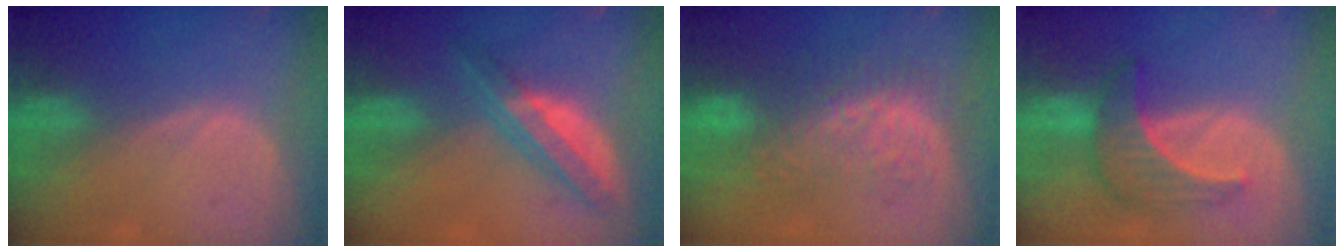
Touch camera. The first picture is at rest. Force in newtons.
{"total": 6.8, "press": 5.6, "slide": 3.8}
{"total": 8.7, "press": 8.6, "slide": 1.6}
{"total": 6.5, "press": 6.4, "slide": 1.0}